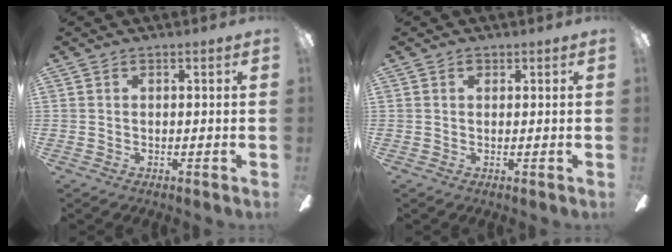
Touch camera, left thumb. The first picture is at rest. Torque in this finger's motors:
{"motor_torque": [0.18, 0.21, 0.34, -0.04, -0.01]}